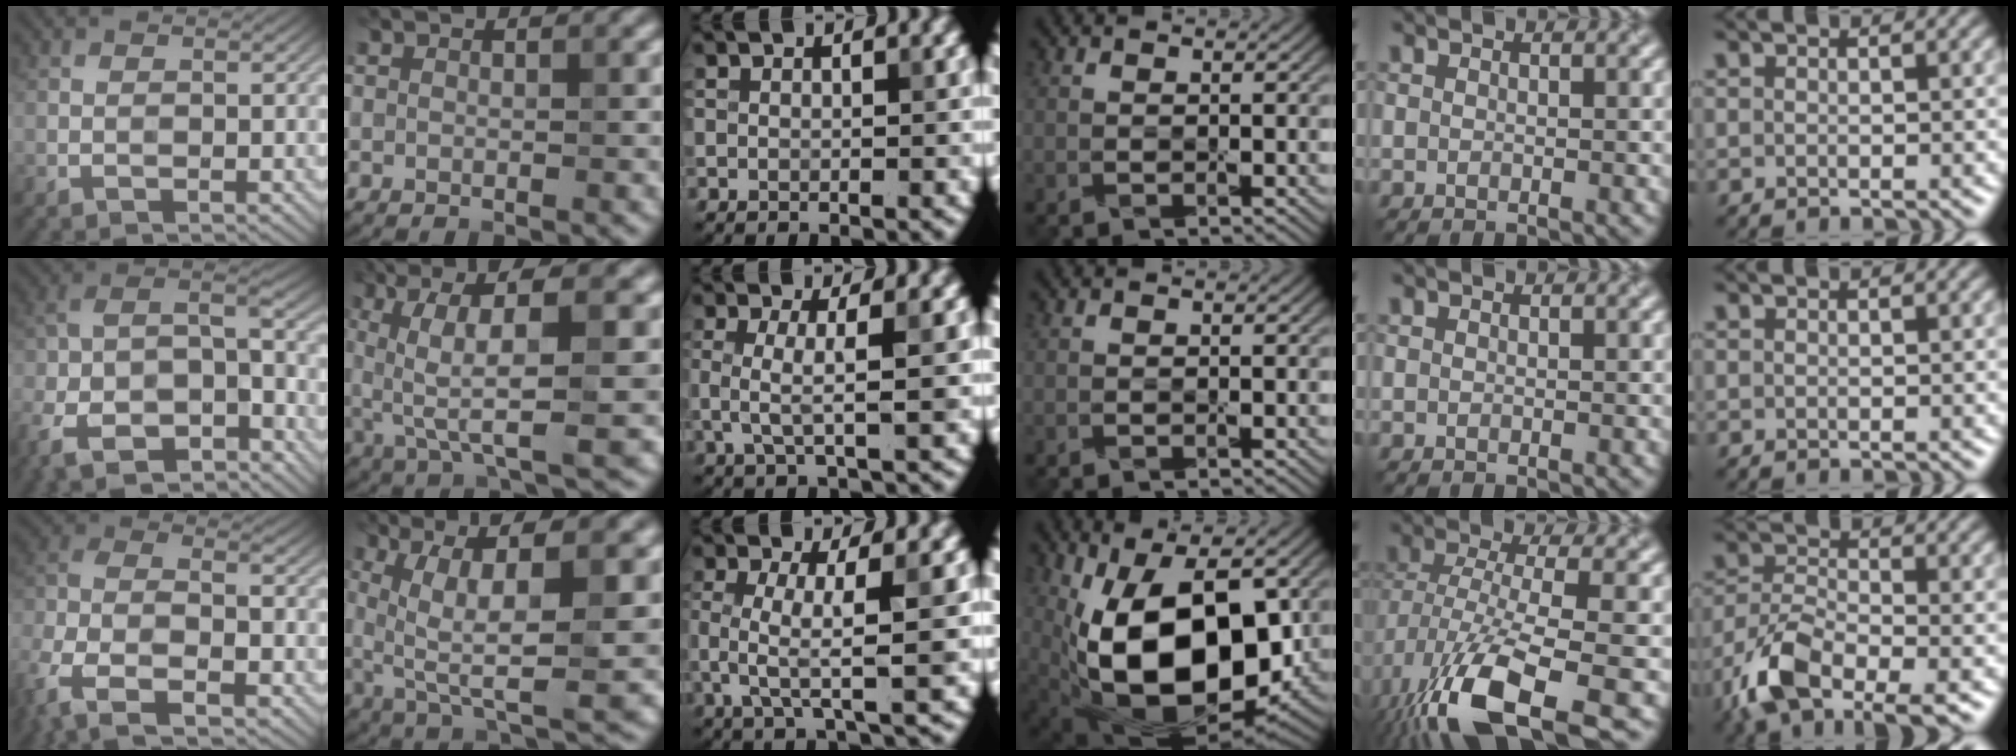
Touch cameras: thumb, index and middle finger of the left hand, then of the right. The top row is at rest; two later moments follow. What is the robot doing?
{"motion": "wipe", "object": "glasses"}